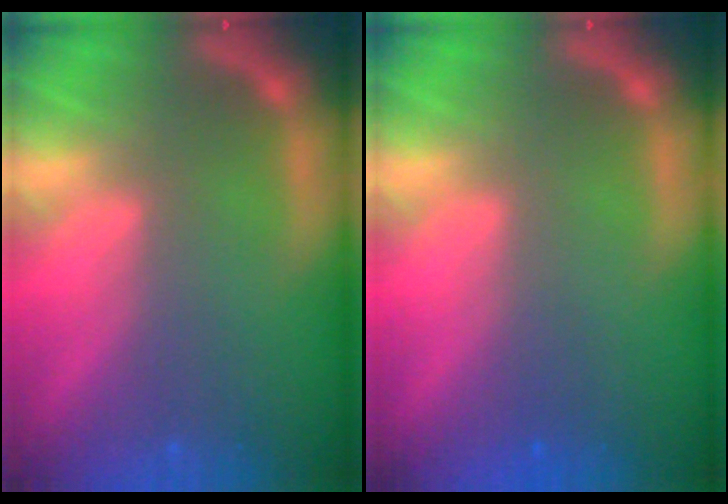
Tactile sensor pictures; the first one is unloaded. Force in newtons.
{"total": 0.9}